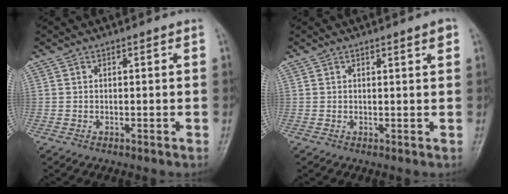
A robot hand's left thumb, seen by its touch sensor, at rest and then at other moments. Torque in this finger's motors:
{"motor_torque": [-0.03, 0.00, 0.07, 0.06, 0.05]}